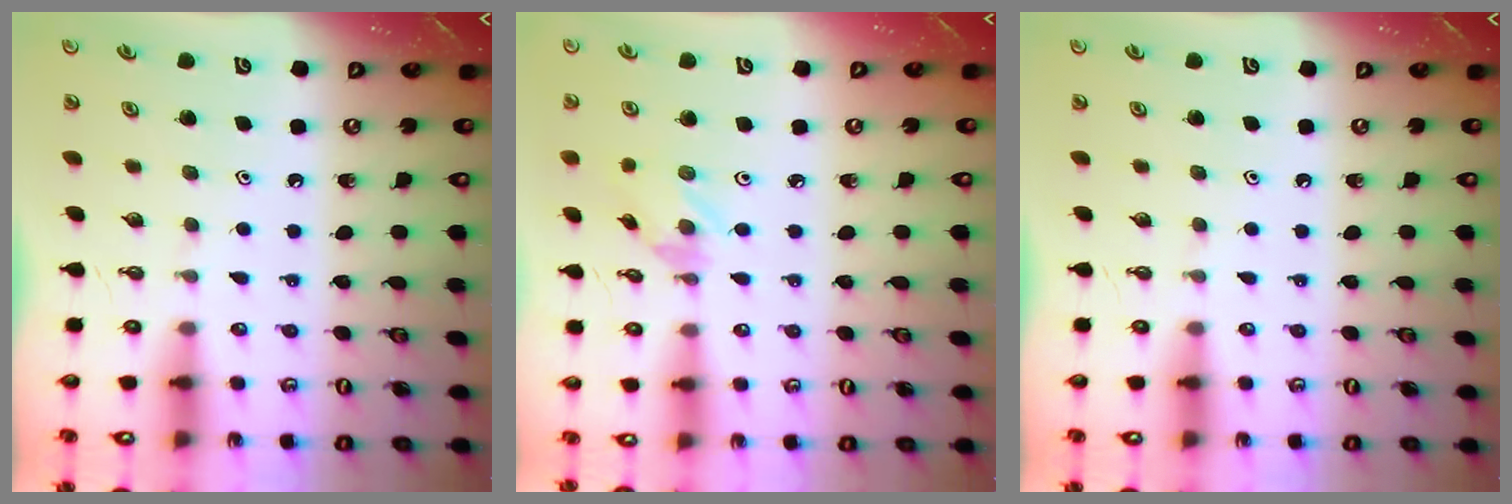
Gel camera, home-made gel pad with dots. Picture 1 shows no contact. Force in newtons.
{"total": 1.5, "press": 1.5, "slide": 0.0}
{"total": 0.0}